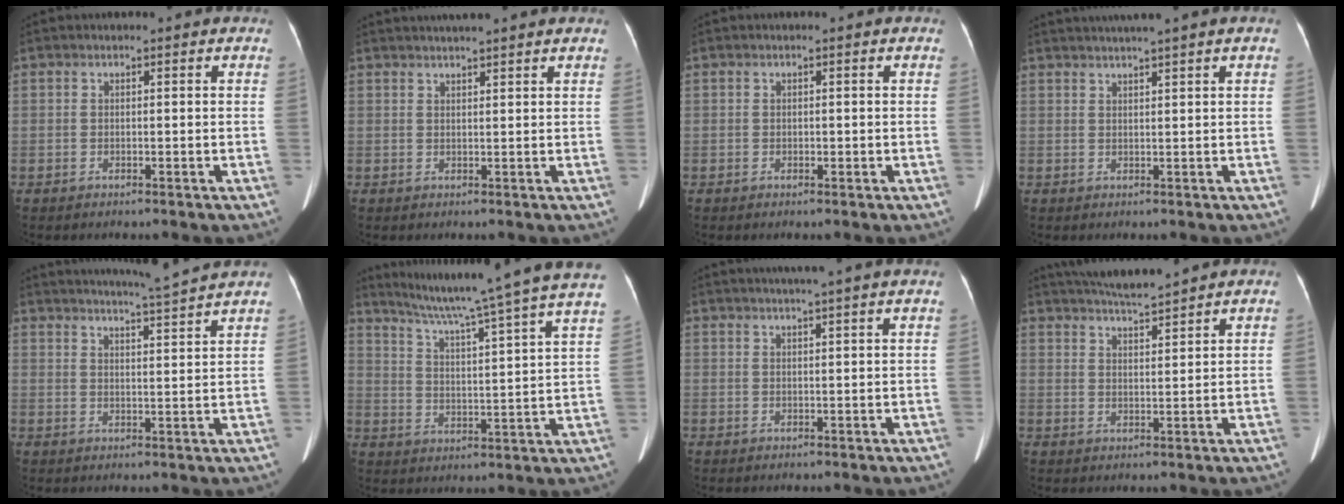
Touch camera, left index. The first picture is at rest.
{"total": 5.7, "force": [5.1, 0.0, 2.5], "torque": [-0.035, 0.035, 0.066]}
{"total": 0.6, "force": [-0.2, 0.4, 0.4], "torque": [-0.009, 0.000, -0.002]}
{"total": 4.4, "force": [3.5, -1.0, 2.5], "torque": [-0.037, 0.023, 0.059]}
{"total": 10.1, "force": [9.3, -2.1, 3.3], "torque": [-0.058, -0.015, 0.128]}
{"total": 23.7, "force": [20.3, -2.3, 12.0], "torque": [-0.195, -0.042, 0.273]}
{"total": 5.2, "force": [4.2, -1.2, 2.8], "torque": [-0.037, 0.016, 0.054]}
{"total": 6.3, "force": [5.9, -0.9, 2.1], "torque": [-0.043, 0.007, 0.105]}